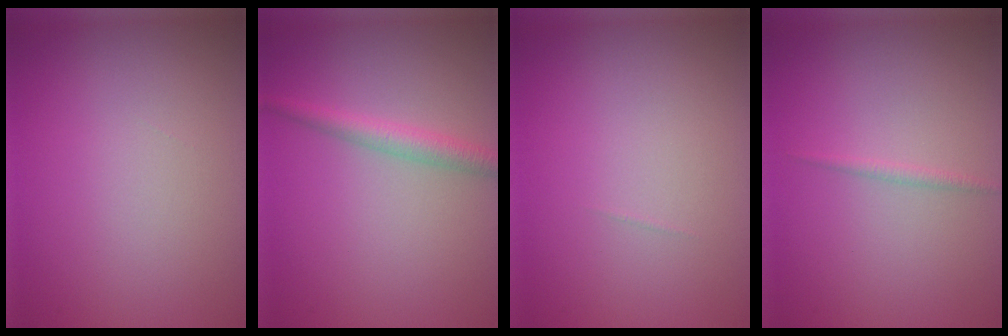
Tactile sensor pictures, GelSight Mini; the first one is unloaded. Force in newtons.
{"total": 2.4, "press": 2.4, "slide": 0.1}
{"total": 0.0}
{"total": 0.7, "press": 0.7, "slide": 0.0}